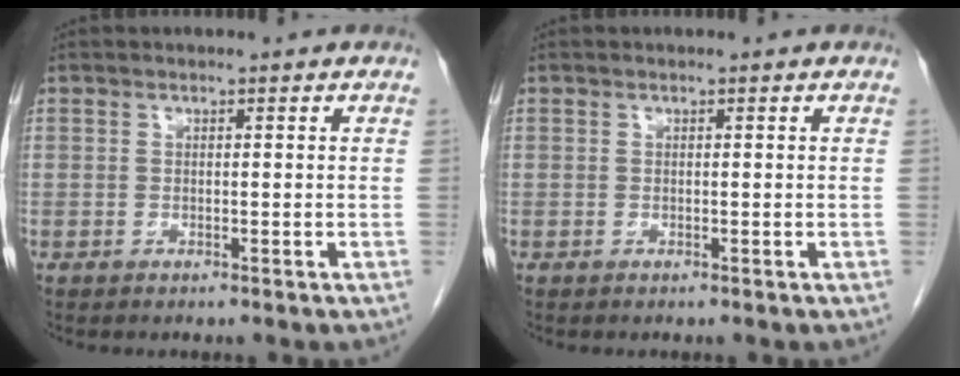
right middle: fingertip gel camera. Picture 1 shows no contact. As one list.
[{"total": 0.0}]